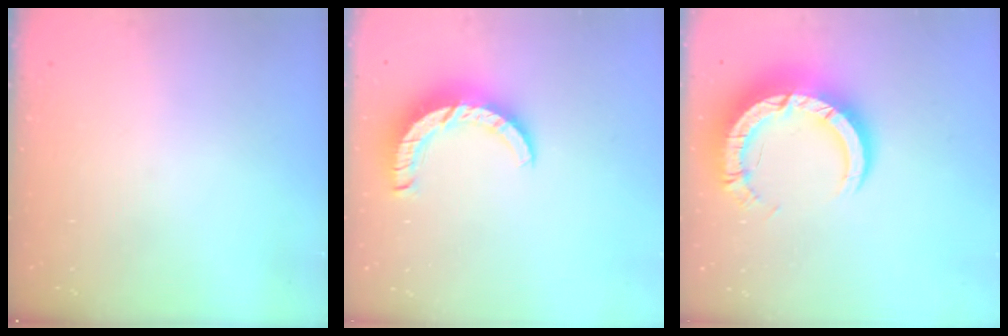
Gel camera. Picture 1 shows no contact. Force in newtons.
{"total": 8.5, "press": 8.5, "slide": 0.8}
{"total": 14.5, "press": 14.4, "slide": 1.4}